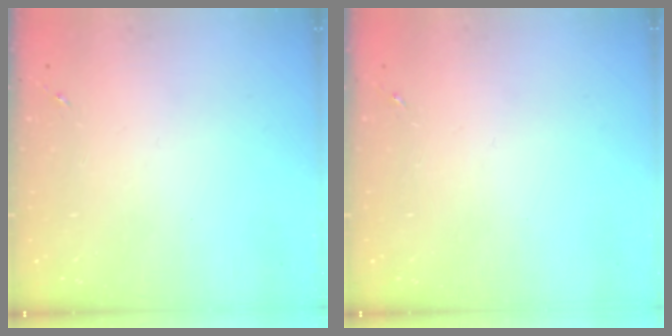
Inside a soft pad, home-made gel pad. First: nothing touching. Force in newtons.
{"total": 0.0}